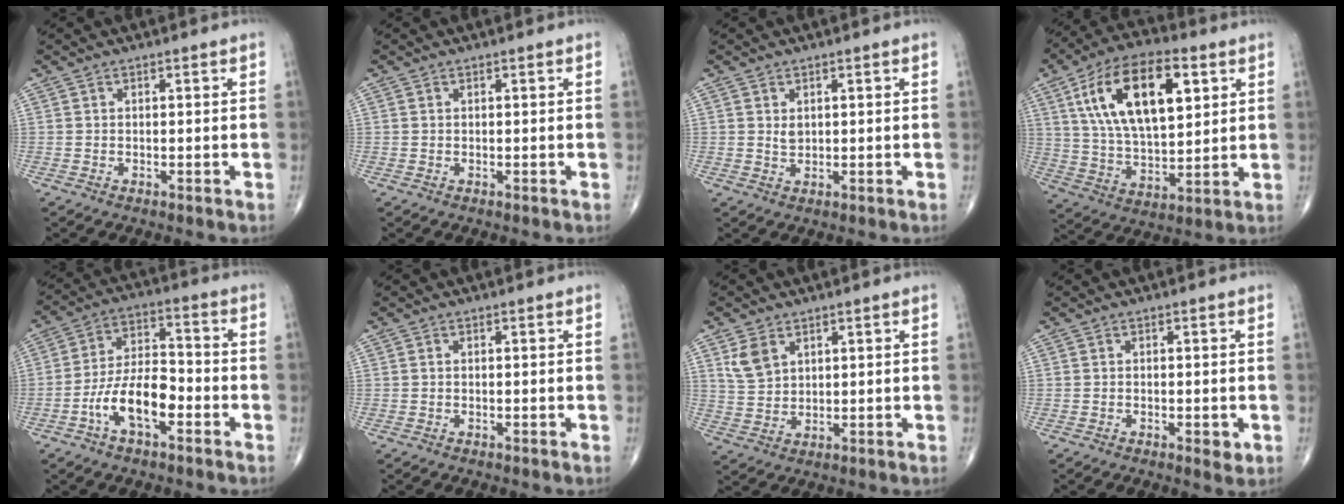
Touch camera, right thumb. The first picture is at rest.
{"total": 0.0}
{"total": 1.4, "force": [0.5, 1.0, 0.9], "torque": [-0.010, -0.006, 0.013]}
{"total": 20.4, "force": [7.3, 9.6, 16.5], "torque": [-0.274, -0.010, 0.129]}
{"total": 11.4, "force": [-4.6, 5.2, 9.0], "torque": [-0.162, 0.039, -0.087]}
{"total": 0.0}
{"total": 5.1, "force": [2.6, 3.4, 2.8], "torque": [-0.048, -0.009, 0.060]}
{"total": 2.0, "force": [-0.6, 0.8, 1.7], "torque": [-0.023, -0.005, -0.009]}